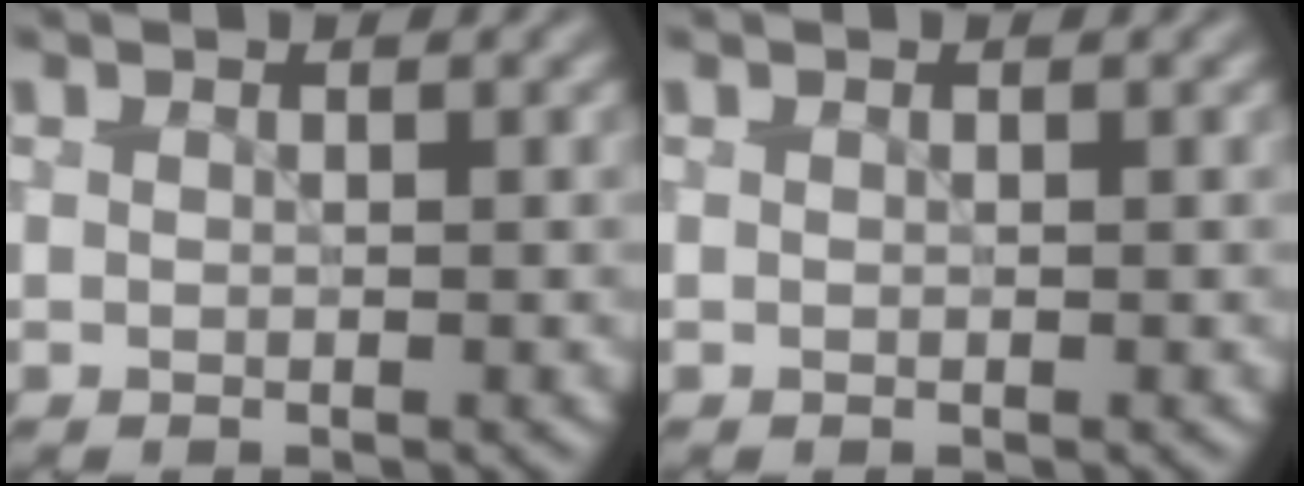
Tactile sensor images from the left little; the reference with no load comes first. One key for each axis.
{"total": 0.0}